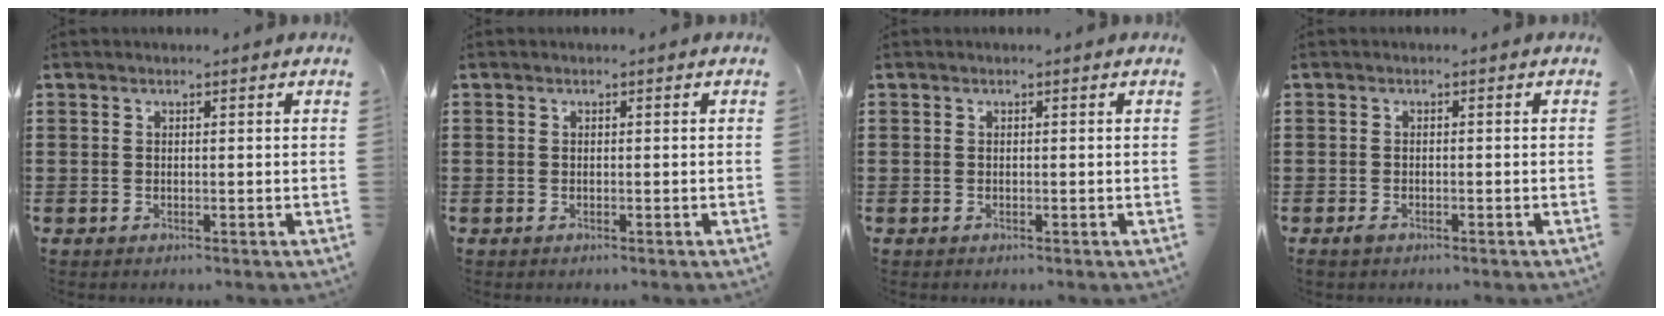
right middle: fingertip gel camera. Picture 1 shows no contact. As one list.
[{"total": 0.0}, {"total": 0.0}, {"total": 0.9, "force": [-0.6, 0.4, 0.5], "torque": [-0.012, -0.003, -0.012]}]